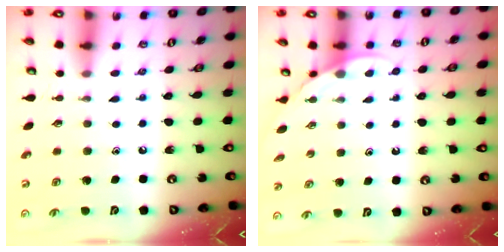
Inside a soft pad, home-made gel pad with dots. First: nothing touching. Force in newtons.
{"total": 3.1, "press": 3.1, "slide": 0.1}